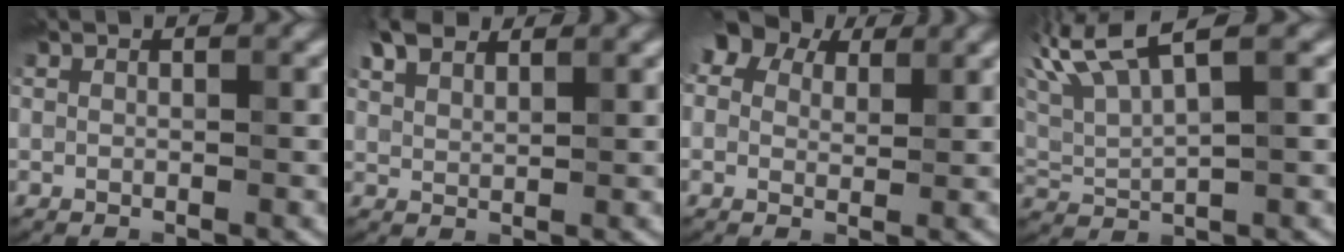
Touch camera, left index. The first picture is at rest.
{"total": 2.3, "force": [2.1, 0.5, 0.6], "torque": [-0.029, 0.014, 0.051]}
{"total": 5.2, "force": [3.5, 3.2, 2.0], "torque": [-0.043, 0.019, 0.052]}
{"total": 5.1, "force": [2.8, 1.0, 4.2], "torque": [-0.095, 0.021, 0.064]}